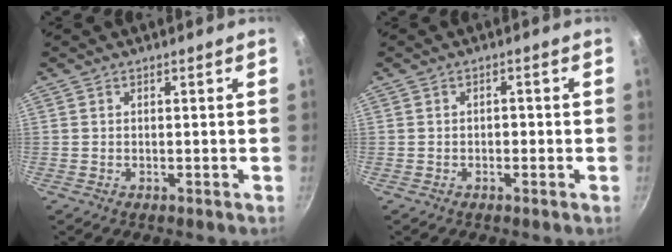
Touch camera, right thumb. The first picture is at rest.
{"total": 1.3, "force": [-0.4, 0.9, 0.8], "torque": [0.001, 0.005, -0.010]}